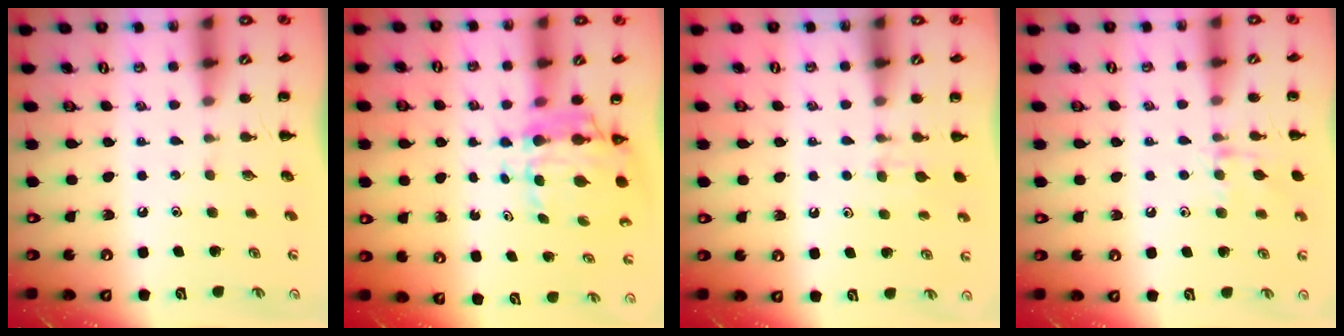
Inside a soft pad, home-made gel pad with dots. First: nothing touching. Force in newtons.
{"total": 7.4, "press": 6.8, "slide": 2.7}
{"total": 5.2, "press": 4.9, "slide": 1.9}
{"total": 8.5, "press": 8.4, "slide": 1.1}